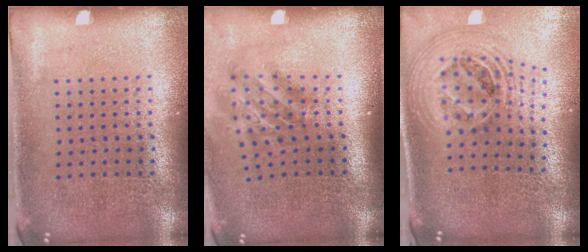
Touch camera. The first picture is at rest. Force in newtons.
{"total": 1.9, "press": 1.2, "slide": 1.5}
{"total": 2.5, "press": 1.8, "slide": 1.8}